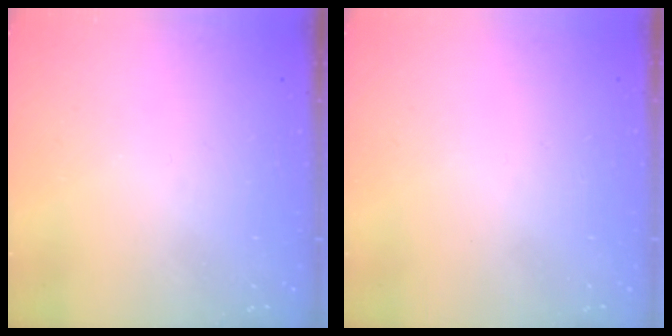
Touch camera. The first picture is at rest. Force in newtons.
{"total": 1.7, "press": 1.7, "slide": 0.1}